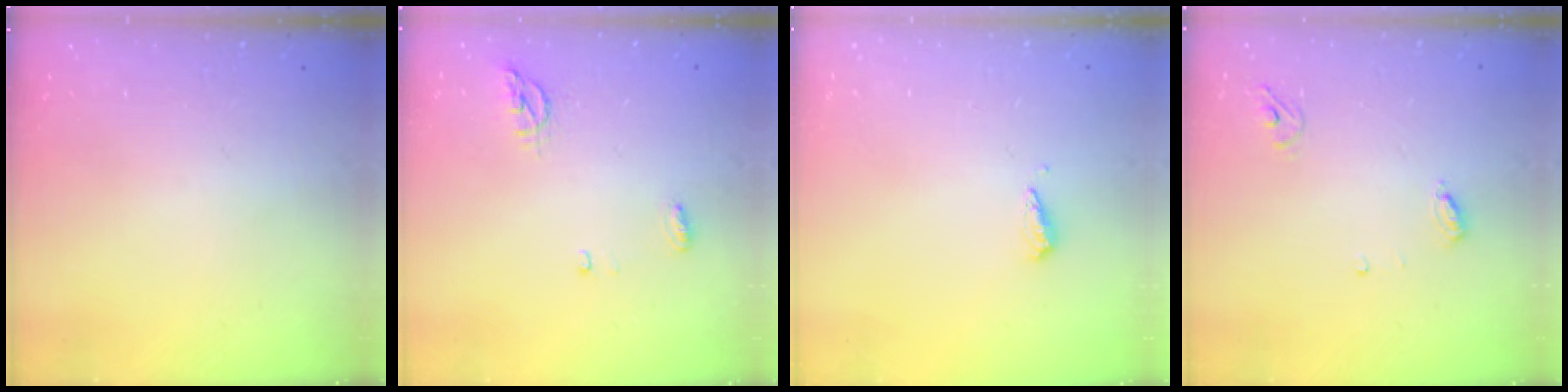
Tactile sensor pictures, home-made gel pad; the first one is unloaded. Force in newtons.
{"total": 4.9, "press": 4.9, "slide": 0.6}
{"total": 3.0, "press": 3.0, "slide": 0.2}
{"total": 5.0, "press": 5.0, "slide": 0.4}